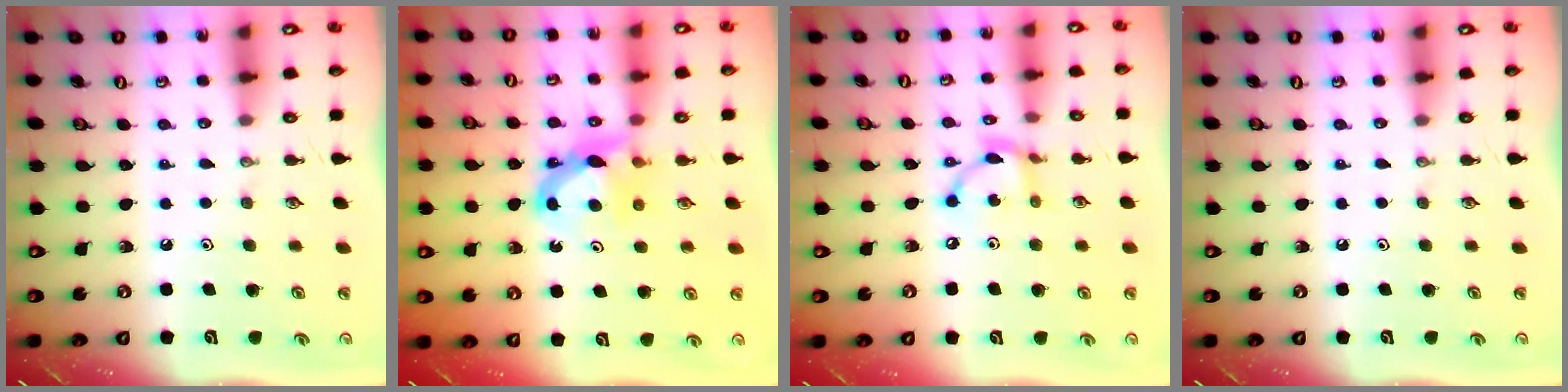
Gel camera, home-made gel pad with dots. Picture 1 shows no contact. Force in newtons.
{"total": 8.0, "press": 8.0, "slide": 0.2}
{"total": 8.4, "press": 8.4, "slide": 0.2}
{"total": 0.0}